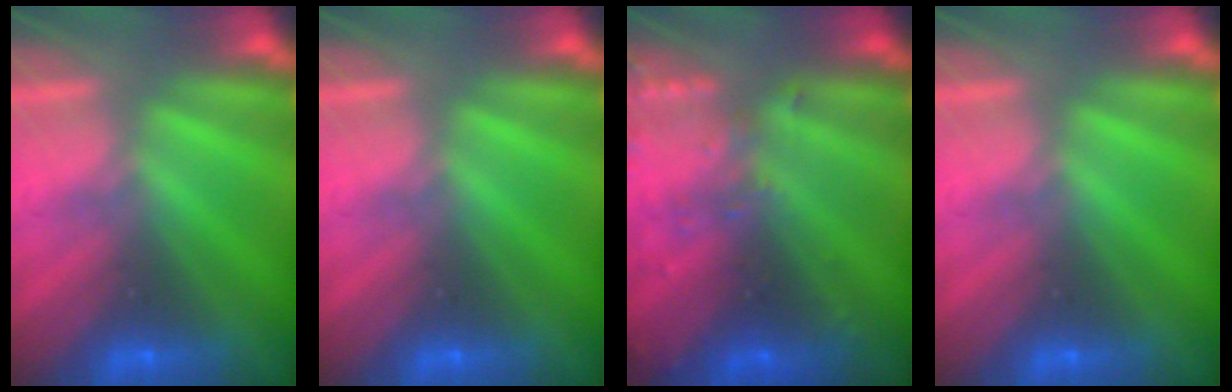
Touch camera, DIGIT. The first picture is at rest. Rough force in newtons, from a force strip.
{"total": 0.0}
{"total": 3.0}
{"total": 0.0}